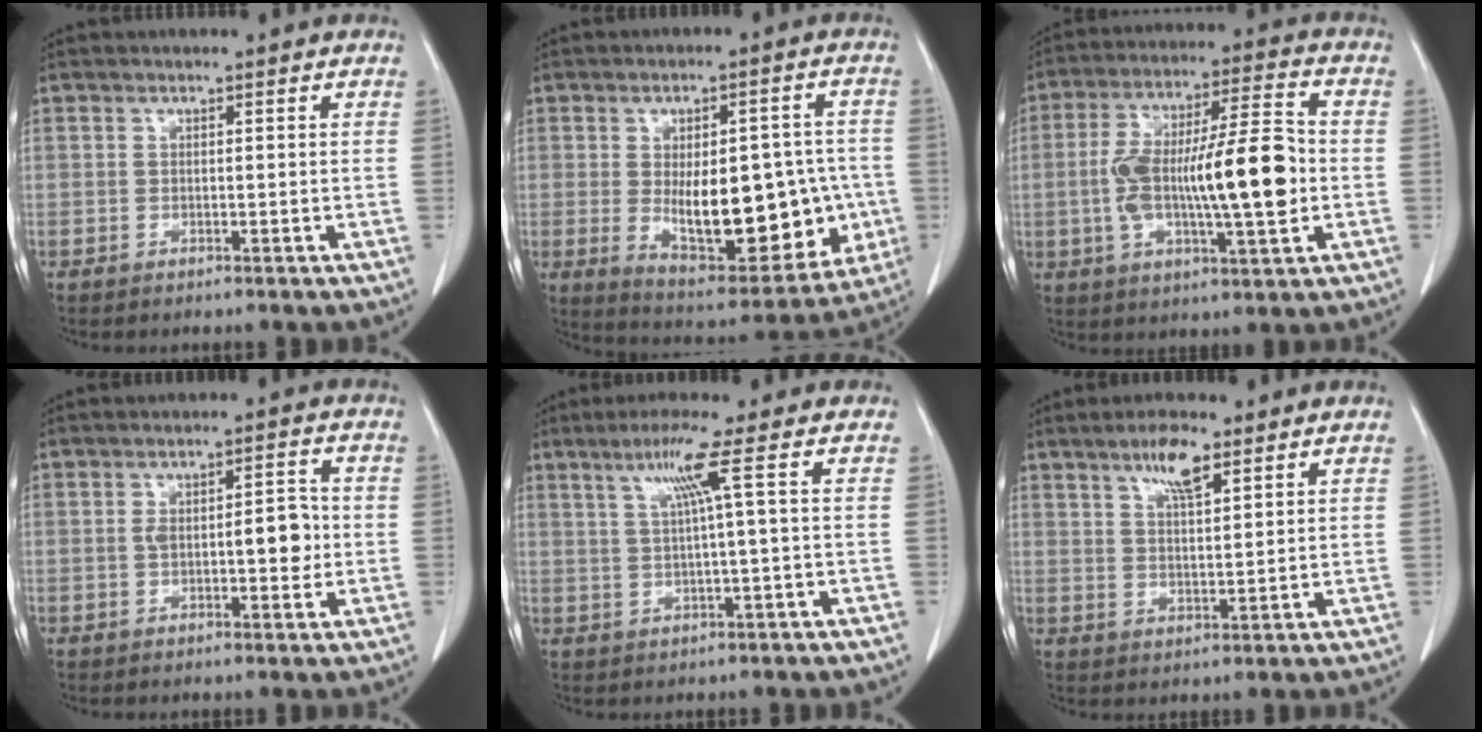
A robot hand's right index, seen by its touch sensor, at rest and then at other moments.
{"total": 21.2, "force": [-2.9, 9.3, 18.8], "torque": [-0.263, 0.010, -0.010]}
{"total": 18.2, "force": [-1.8, 3.8, 17.7], "torque": [-0.316, 0.018, -0.026]}
{"total": 7.0, "force": [-0.5, 2.8, 6.4], "torque": [-0.108, 0.018, -0.005]}
{"total": 5.8, "force": [1.9, -1.3, 5.3], "torque": [-0.105, 0.008, 0.042]}
{"total": 6.4, "force": [3.9, 1.8, 4.8], "torque": [-0.092, 0.002, 0.070]}